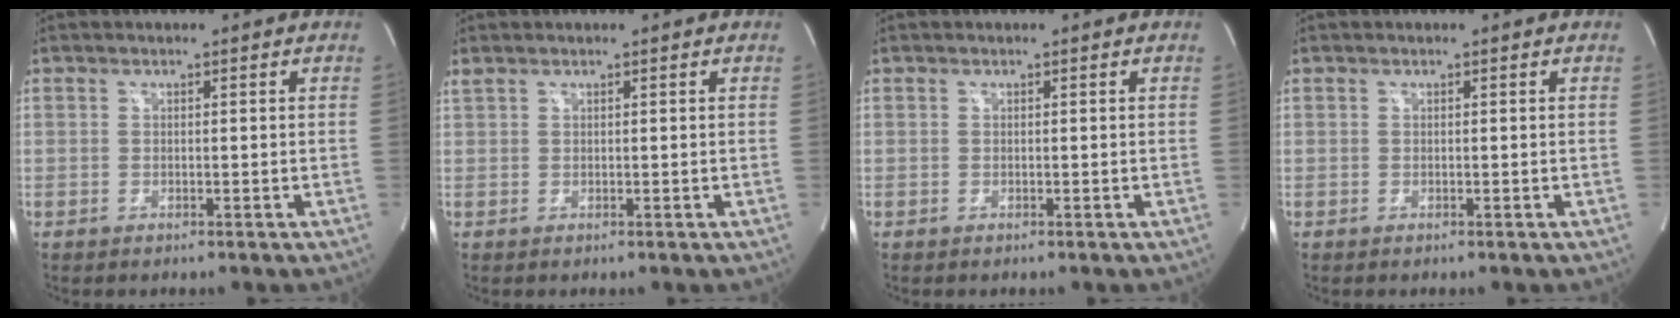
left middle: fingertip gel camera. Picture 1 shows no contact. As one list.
[{"total": 0.9, "force": [0.8, -0.2, 0.5], "torque": [-0.031, 0.021, 0.027]}, {"total": 0.0}, {"total": 0.0}]